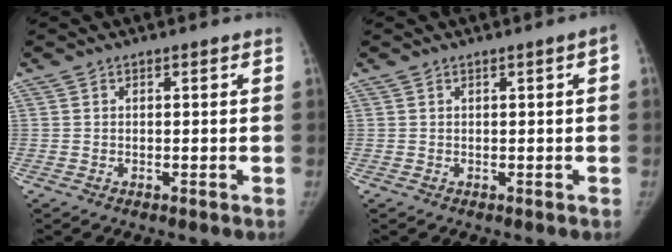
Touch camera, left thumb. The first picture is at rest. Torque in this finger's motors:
{"motor_torque": [-0.05, 0.03, 0.24, 0.47, 0.00]}